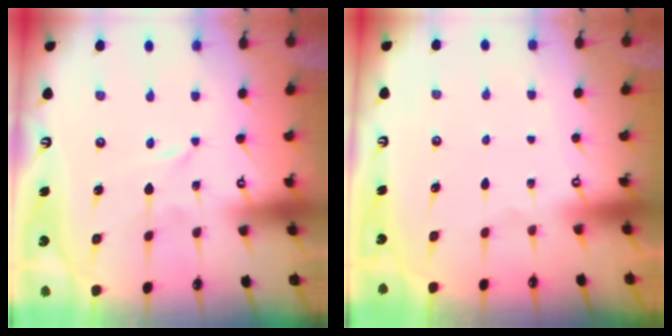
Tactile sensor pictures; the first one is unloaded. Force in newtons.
{"total": 0.0}